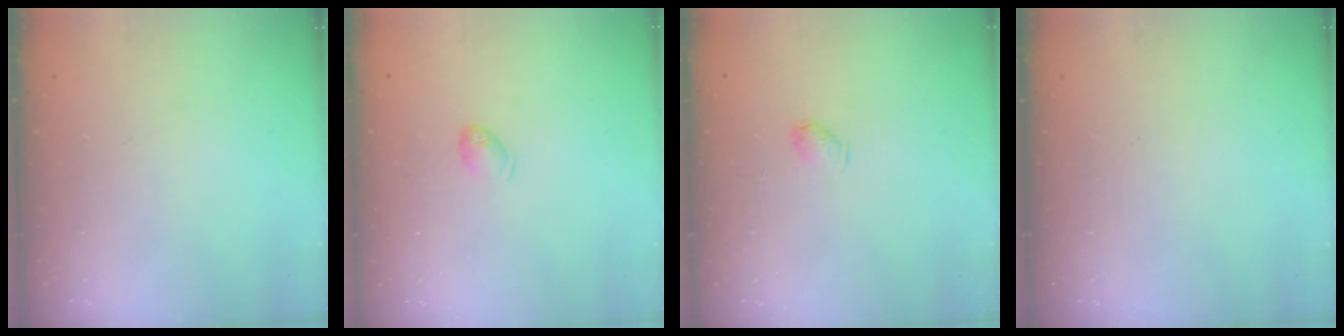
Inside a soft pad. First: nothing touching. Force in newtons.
{"total": 5.4, "press": 5.3, "slide": 1.0}
{"total": 3.5, "press": 3.4, "slide": 0.6}
{"total": 0.0}